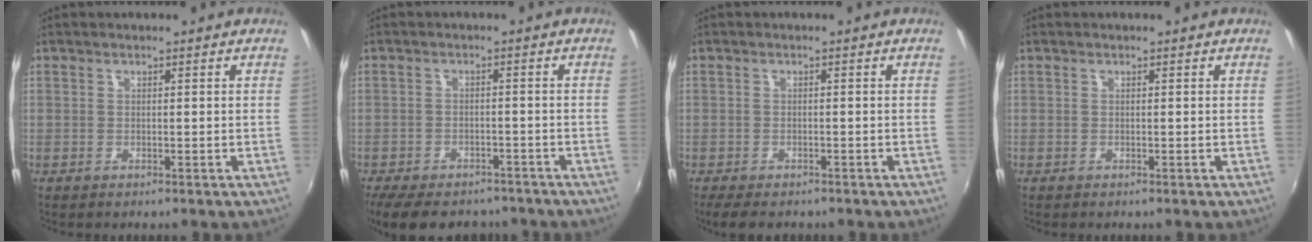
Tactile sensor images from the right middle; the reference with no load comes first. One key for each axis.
{"total": 13.5, "fx": -10.8, "fy": 5.7, "fz": 5.9, "tx": -0.134, "ty": -0.016, "tz": -0.155}
{"total": 4.8, "fx": -3.8, "fy": 1.7, "fz": 2.4, "tx": -0.055, "ty": -0.015, "tz": -0.062}
{"total": 0.0}